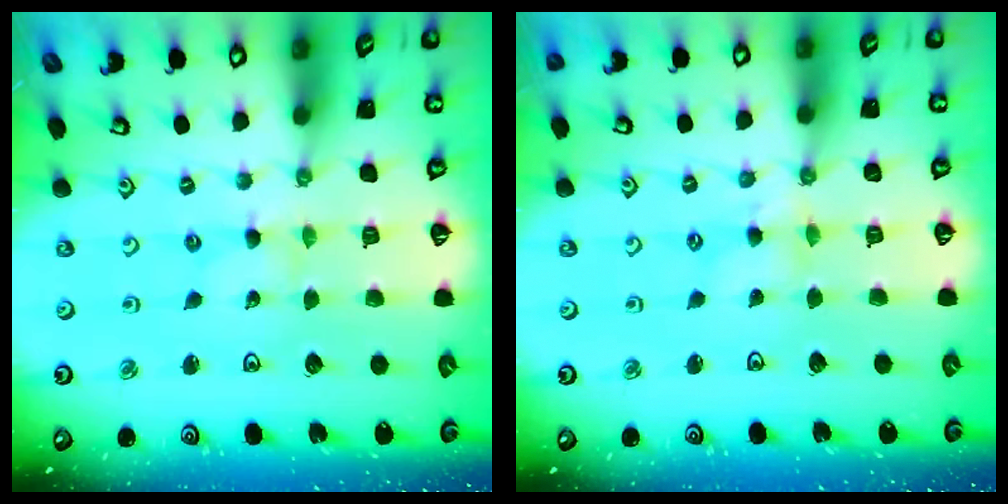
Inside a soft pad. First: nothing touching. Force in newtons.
{"total": 1.6, "press": 1.6, "slide": 0.2}